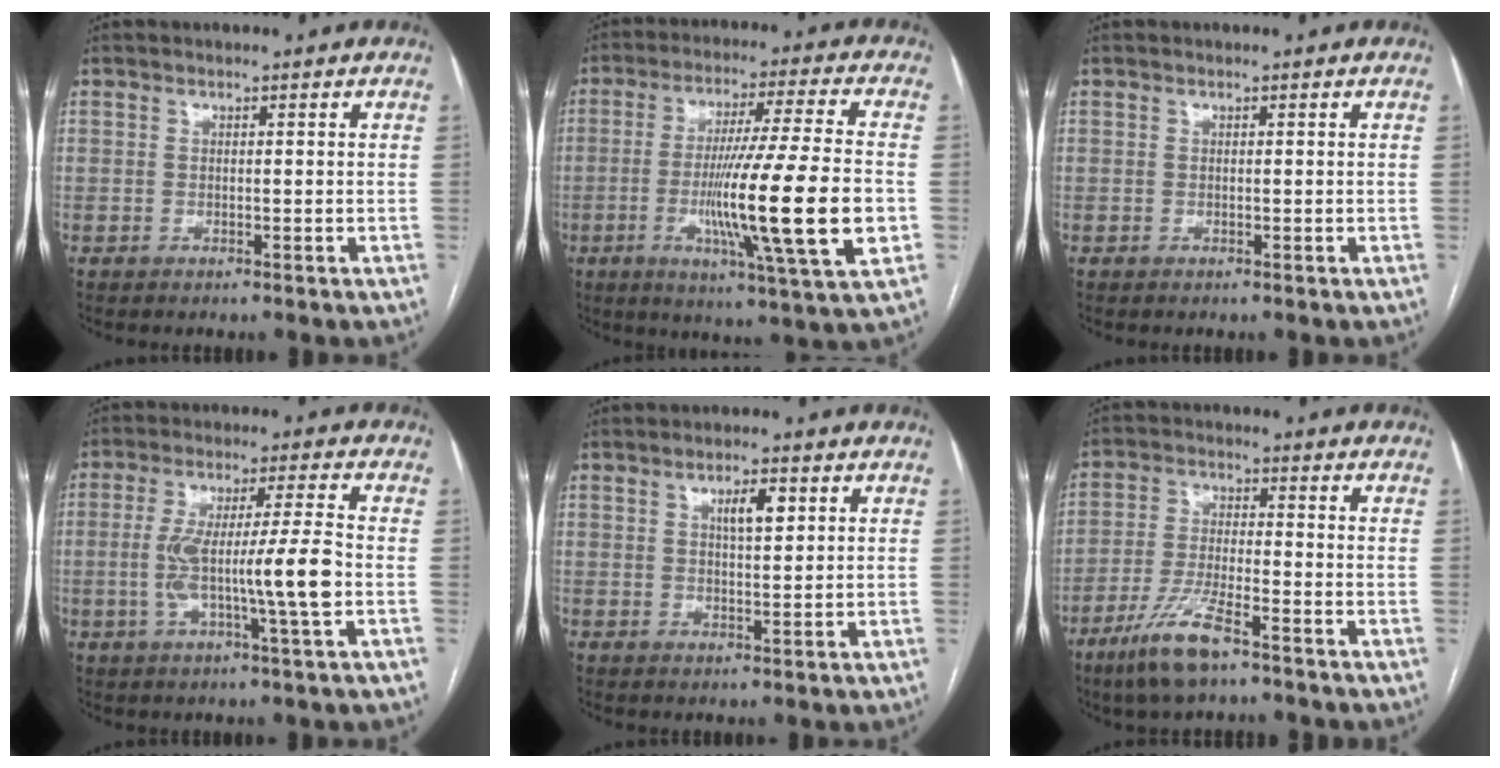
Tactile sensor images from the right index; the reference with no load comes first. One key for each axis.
{"total": 18.9, "fx": -3.8, "fy": -0.5, "fz": 18.5, "tx": -0.303, "ty": -0.017, "tz": -0.064}
{"total": 0.0}
{"total": 11.3, "fx": -1.9, "fy": -0.3, "fz": 11.1, "tx": -0.206, "ty": 0.004, "tz": -0.035}
{"total": 4.0, "fx": 1.6, "fy": 1.0, "fz": 3.5, "tx": -0.060, "ty": 0.002, "tz": 0.027}
{"total": 8.9, "fx": -5.9, "fy": 1.2, "fz": 6.6, "tx": -0.138, "ty": -0.019, "tz": -0.112}